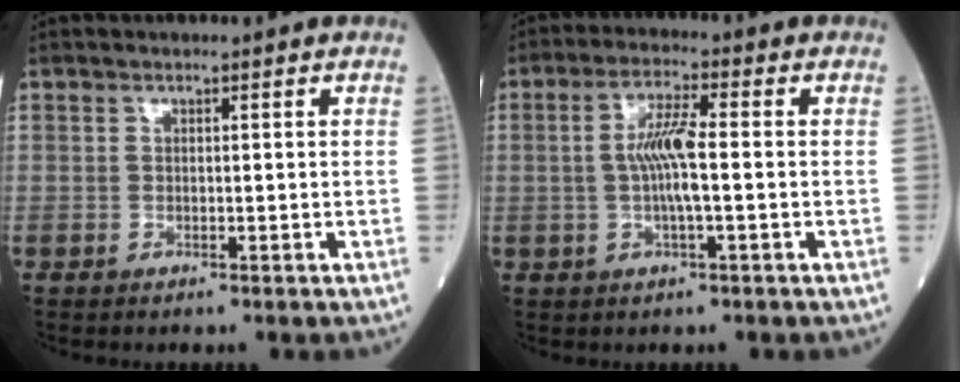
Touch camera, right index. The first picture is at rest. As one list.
[{"total": 6.3, "force": [-0.2, 0.7, 6.3], "torque": [-0.126, 0.005, -0.008]}]